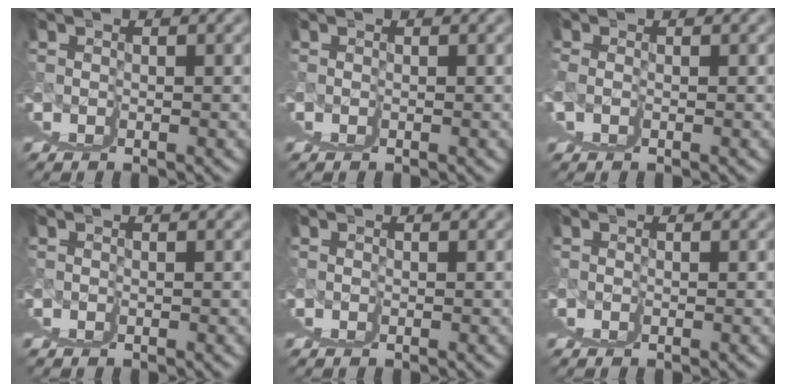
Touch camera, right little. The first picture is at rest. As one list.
[{"total": 0.6, "force": [0.1, -0.4, -0.4], "torque": [0.010, 0.002, 0.001]}, {"total": 1.0, "force": [0.5, 0.9, -0.1], "torque": [-0.007, -0.006, 0.009]}, {"total": 0.0}, {"total": 0.0}, {"total": 0.0}]